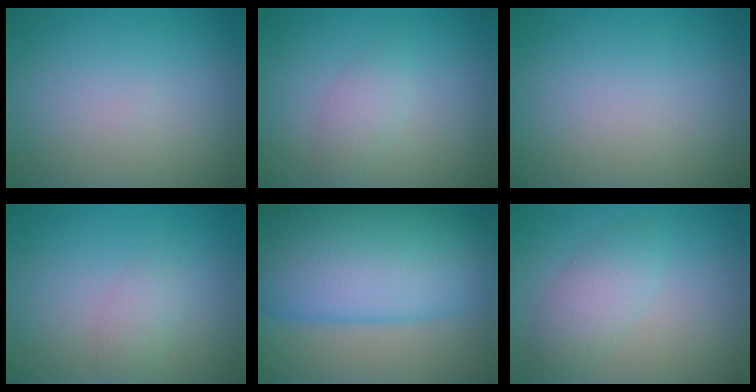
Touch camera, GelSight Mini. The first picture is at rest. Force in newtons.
{"total": 1.7, "press": 1.7, "slide": 0.1}
{"total": 0.0}
{"total": 1.6, "press": 1.6, "slide": 0.0}
{"total": 14.1, "press": 14.1, "slide": 0.4}
{"total": 2.7, "press": 2.7, "slide": 0.0}